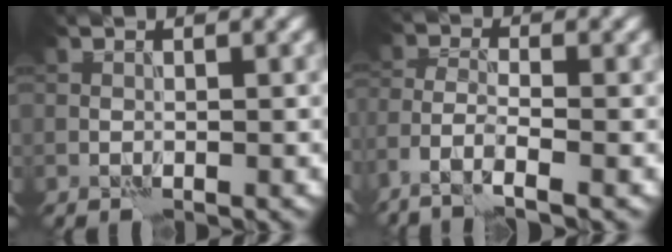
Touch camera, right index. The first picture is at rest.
{"total": 4.1, "force": [-3.0, 0.8, 2.7], "torque": [-0.056, -0.004, -0.065]}